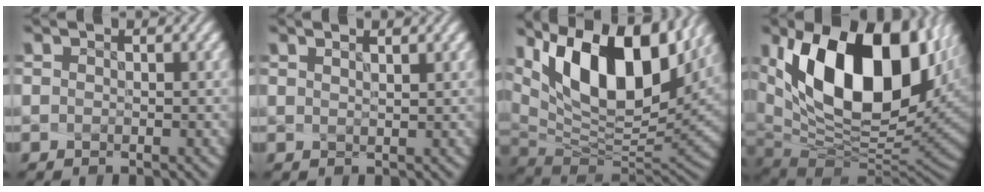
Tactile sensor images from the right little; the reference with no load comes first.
{"total": 1.8, "force": [1.2, 0.1, 1.3], "torque": [-0.029, 0.000, 0.033]}
{"total": 14.3, "force": [7.3, 5.7, 10.9], "torque": [-0.189, 0.019, 0.130]}
{"total": 16.0, "force": [4.8, 8.4, 12.8], "torque": [-0.190, -0.003, 0.080]}